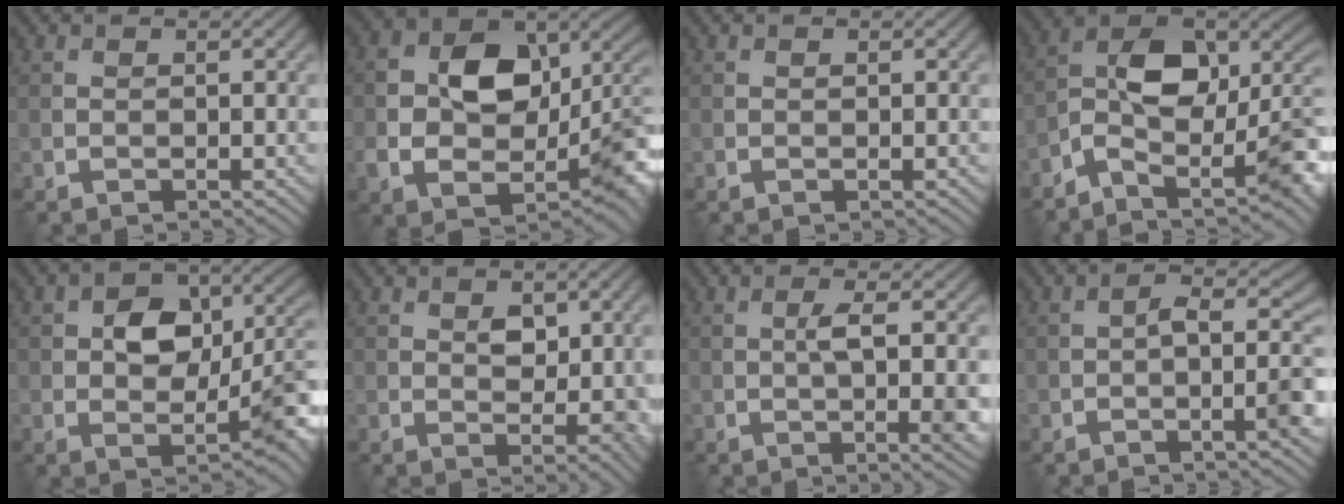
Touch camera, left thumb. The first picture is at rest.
{"total": 13.6, "force": [-0.4, 9.6, 9.6], "torque": [-0.155, -0.012, -0.007]}
{"total": 0.0}
{"total": 12.2, "force": [-3.7, 5.7, 10.1], "torque": [-0.167, -0.004, -0.078]}
{"total": 10.9, "force": [-0.3, 6.6, 8.6], "torque": [-0.120, 0.010, -0.012]}
{"total": 4.7, "force": [0.8, 2.5, 3.9], "torque": [-0.053, -0.002, 0.017]}
{"total": 5.6, "force": [-0.2, 1.2, 5.5], "torque": [-0.093, 0.001, 0.000]}
{"total": 5.2, "force": [-1.5, 1.3, 4.9], "torque": [-0.077, 0.008, -0.031]}